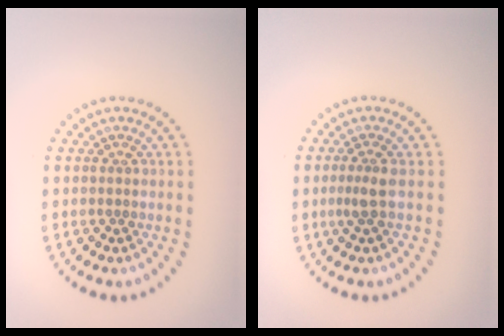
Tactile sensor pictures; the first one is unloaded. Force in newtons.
{"total": 1.5, "press": 1.2, "slide": 1.0}